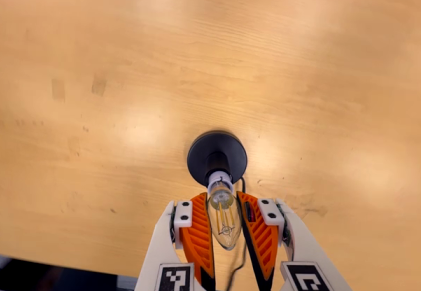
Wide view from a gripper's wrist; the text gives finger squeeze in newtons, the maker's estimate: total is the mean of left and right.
{"total": 13.1, "left": 12.5, "right": 13.7}